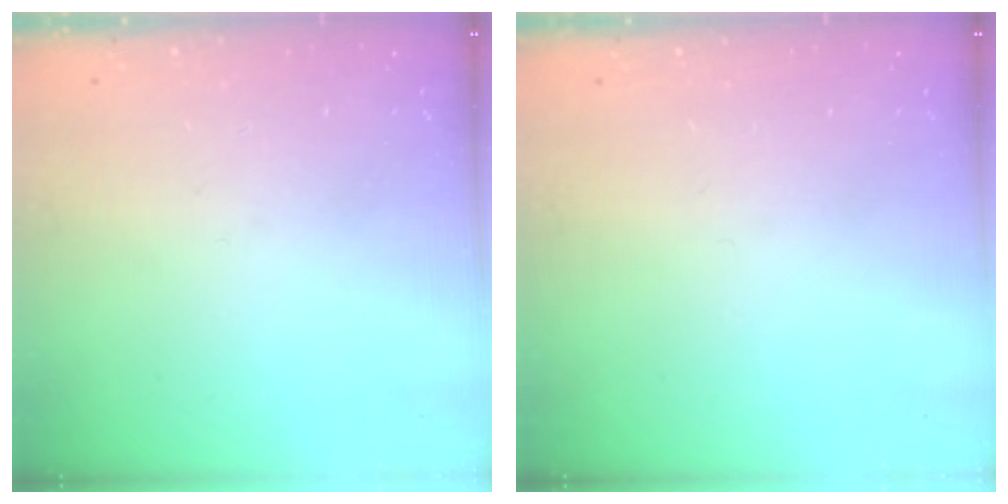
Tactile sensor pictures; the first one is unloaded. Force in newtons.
{"total": 0.0}